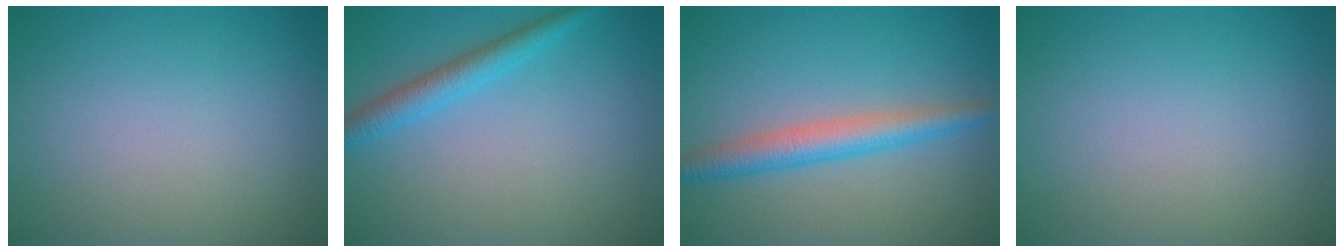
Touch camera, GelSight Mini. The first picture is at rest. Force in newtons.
{"total": 2.8, "press": 2.7, "slide": 0.2}
{"total": 3.8, "press": 3.8, "slide": 0.1}
{"total": 0.0}